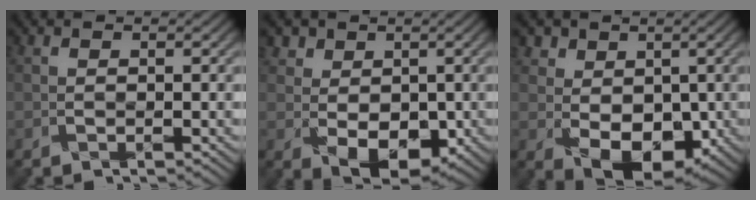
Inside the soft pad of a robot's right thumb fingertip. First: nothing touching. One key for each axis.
{"total": 5.9, "fx": 0.7, "fy": 4.7, "fz": 3.5, "tx": -0.071, "ty": -0.011, "tz": 0.014}
{"total": 7.5, "fx": 0.6, "fy": 6.0, "fz": 4.5, "tx": -0.092, "ty": -0.015, "tz": 0.015}